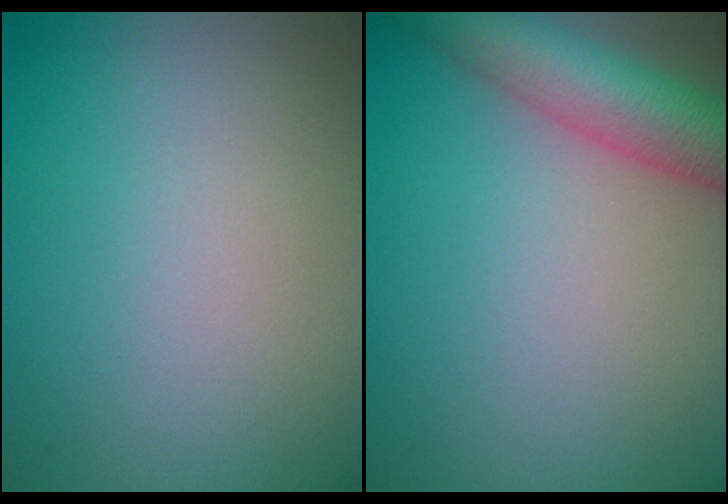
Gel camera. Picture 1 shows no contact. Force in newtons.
{"total": 7.2, "press": 7.2, "slide": 0.3}